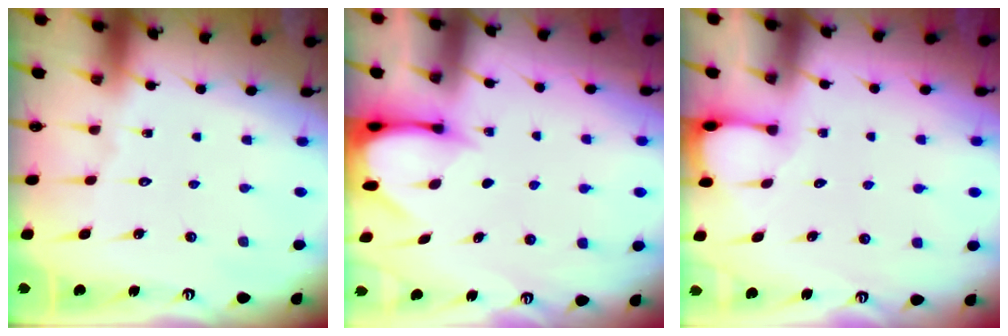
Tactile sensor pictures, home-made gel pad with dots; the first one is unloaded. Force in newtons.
{"total": 3.2, "press": 3.2, "slide": 0.3}
{"total": 2.0, "press": 2.0, "slide": 0.3}